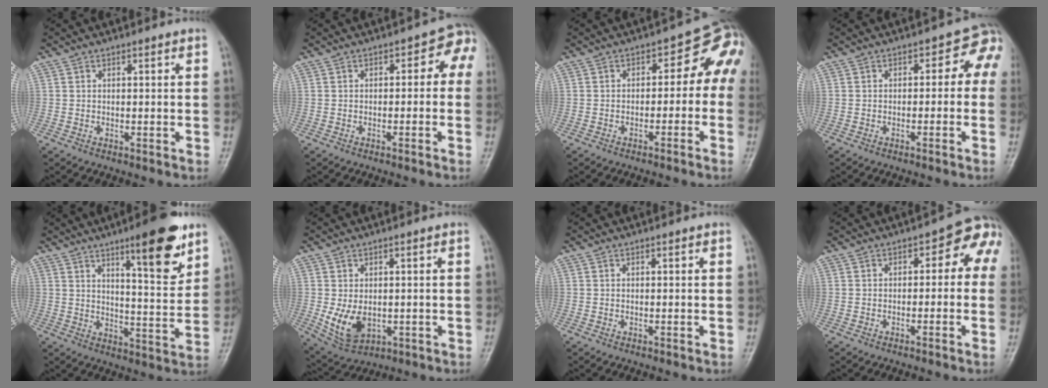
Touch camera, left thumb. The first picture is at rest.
{"total": 4.8, "force": [-0.5, 3.2, 3.5], "torque": [-0.011, 0.027, -0.017]}
{"total": 7.3, "force": [-1.8, 5.0, 5.0], "torque": [-0.027, 0.045, -0.032]}
{"total": 5.0, "force": [-0.5, 3.6, 3.5], "torque": [-0.001, 0.025, -0.018]}
{"total": 13.8, "force": [8.2, 3.1, 10.7], "torque": [-0.129, -0.050, 0.120]}
{"total": 7.7, "force": [-0.6, 5.2, 5.7], "torque": [-0.089, -0.013, 0.005]}
{"total": 0.0}
{"total": 6.4, "force": [-0.2, 4.1, 4.9], "torque": [-0.018, 0.033, -0.015]}